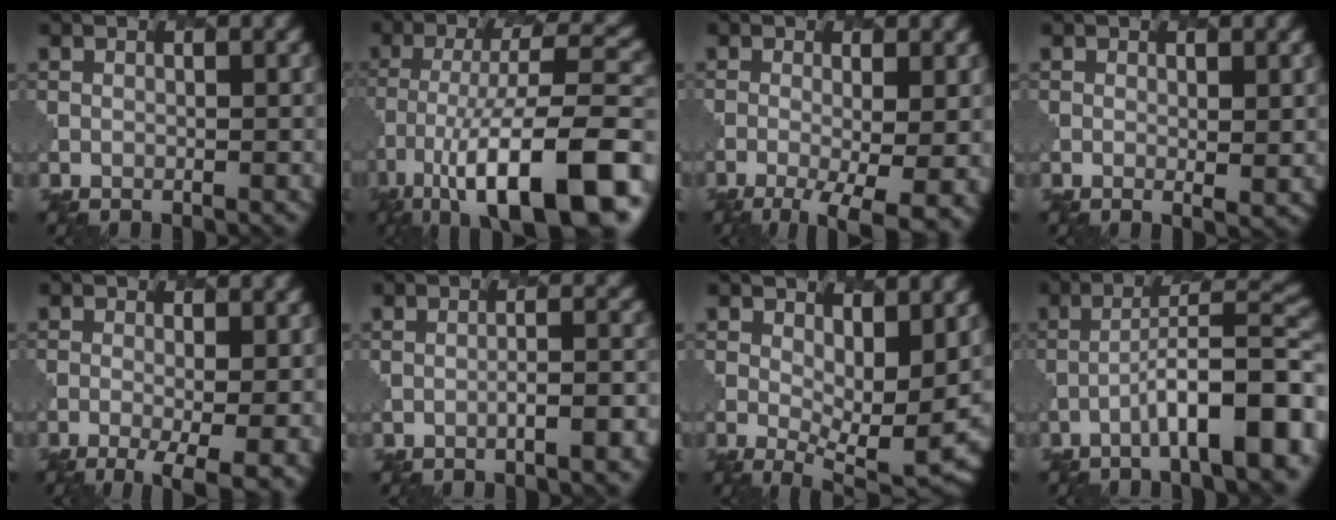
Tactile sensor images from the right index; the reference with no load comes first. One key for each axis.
{"total": 15.1, "fx": -8.2, "fy": 4.9, "fz": 11.6, "tx": -0.202, "ty": 0.009, "tz": -0.134}
{"total": 8.2, "fx": -3.2, "fy": 3.0, "fz": 6.9, "tx": -0.098, "ty": -0.017, "tz": -0.037}
{"total": 1.7, "fx": 0.3, "fy": 0.4, "fz": 1.6, "tx": -0.025, "ty": -0.008, "tz": 0.008}
{"total": 6.2, "fx": -2.2, "fy": 2.1, "fz": 5.5, "tx": -0.084, "ty": -0.013, "tz": -0.020}
{"total": 3.2, "fx": -1.4, "fy": 0.9, "fz": 2.7, "tx": -0.029, "ty": 0.017, "tz": -0.023}
{"total": 7.0, "fx": 0.9, "fy": 2.7, "fz": 6.3, "tx": -0.104, "ty": -0.016, "tz": 0.021}
{"total": 9.4, "fx": -4.3, "fy": 2.0, "fz": 8.0, "tx": -0.110, "ty": 0.024, "tz": -0.061}